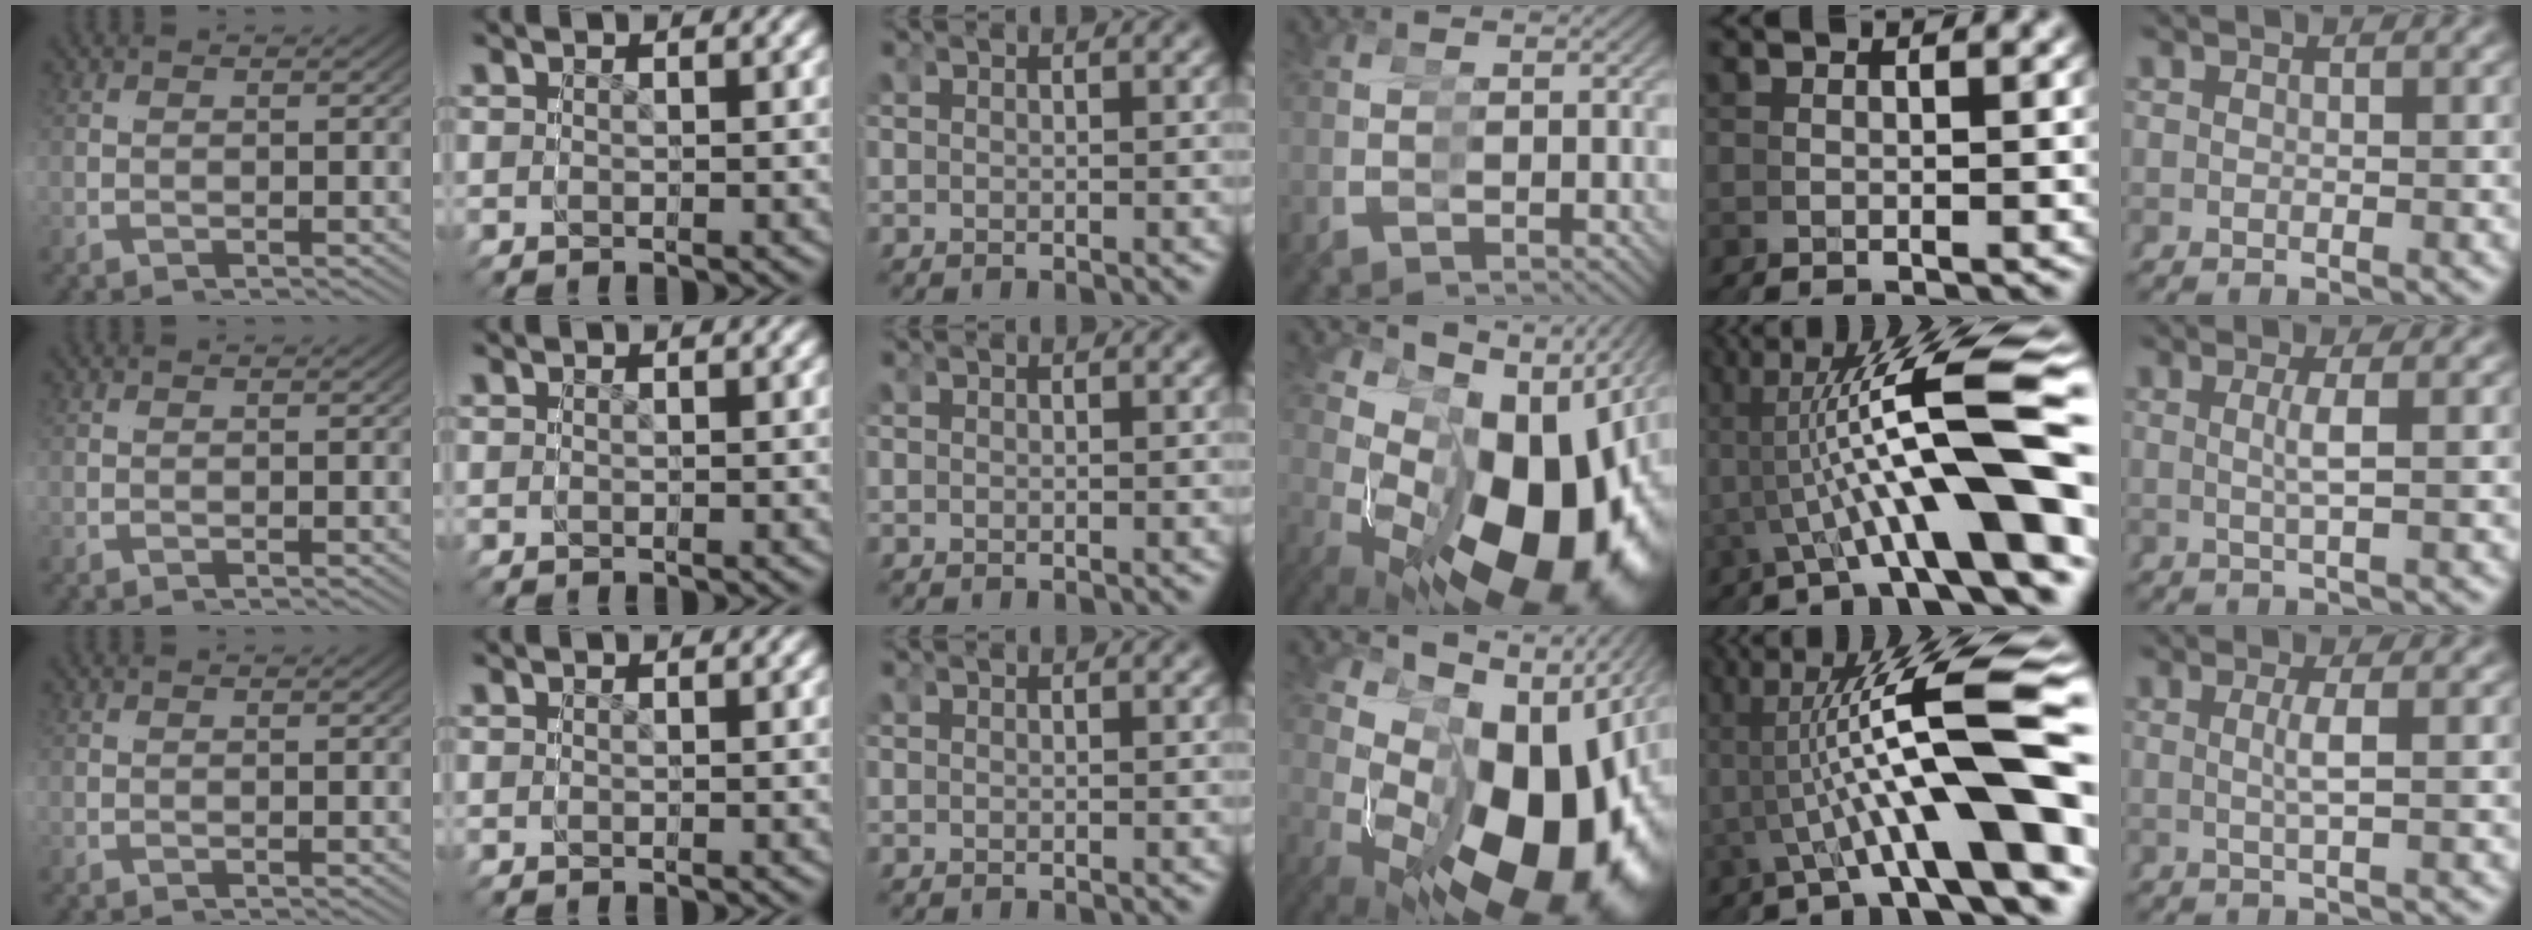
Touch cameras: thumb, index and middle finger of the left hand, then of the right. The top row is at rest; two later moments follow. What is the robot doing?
{"motion": "grasp_and_lifting", "object": "legos"}